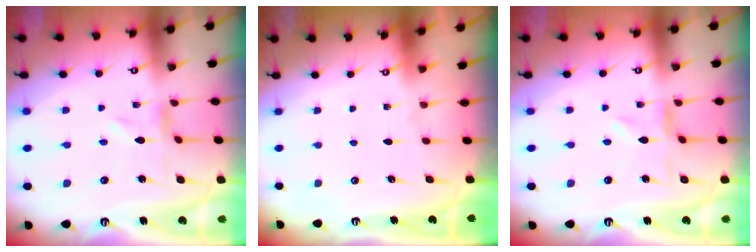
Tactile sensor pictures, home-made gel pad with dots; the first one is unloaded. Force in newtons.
{"total": 0.0}
{"total": 0.8, "press": 0.8, "slide": 0.2}